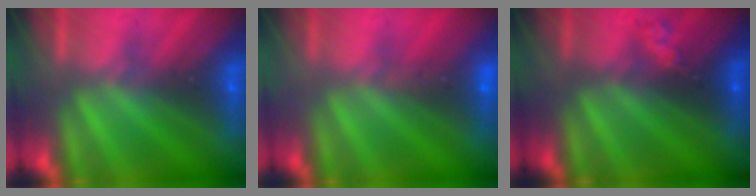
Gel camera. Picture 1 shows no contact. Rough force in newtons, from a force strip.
{"total": 3.0}
{"total": 2.2}